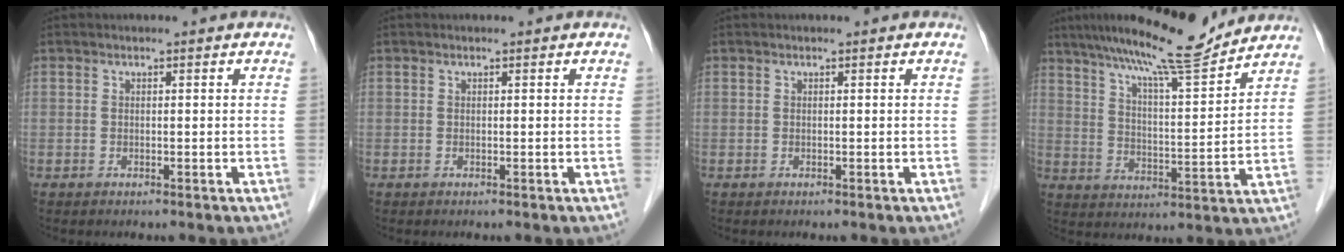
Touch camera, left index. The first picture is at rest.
{"total": 0.0}
{"total": 0.0}
{"total": 13.9, "force": [12.2, 0.2, 6.6], "torque": [-0.114, 0.003, 0.193]}